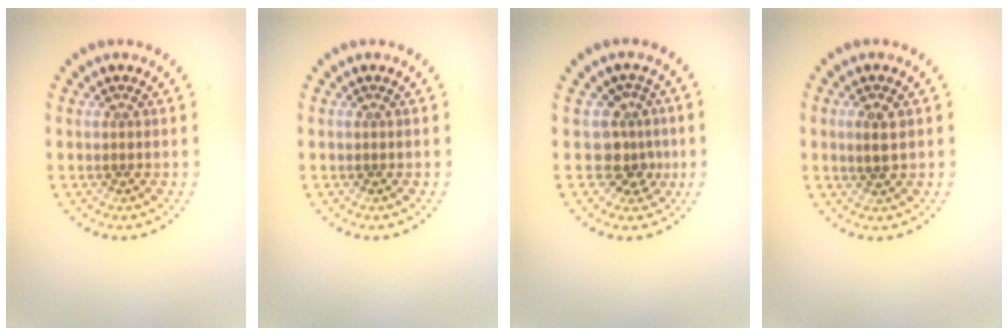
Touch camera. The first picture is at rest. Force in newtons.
{"total": 0.0}
{"total": 2.8, "press": 2.0, "slide": 1.9}
{"total": 1.9, "press": 1.8, "slide": 0.4}